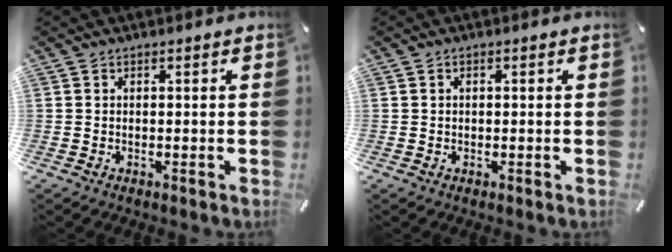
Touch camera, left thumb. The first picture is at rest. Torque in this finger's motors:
{"motor_torque": [0.03, 0.35, -0.08, 0.03, -0.02]}